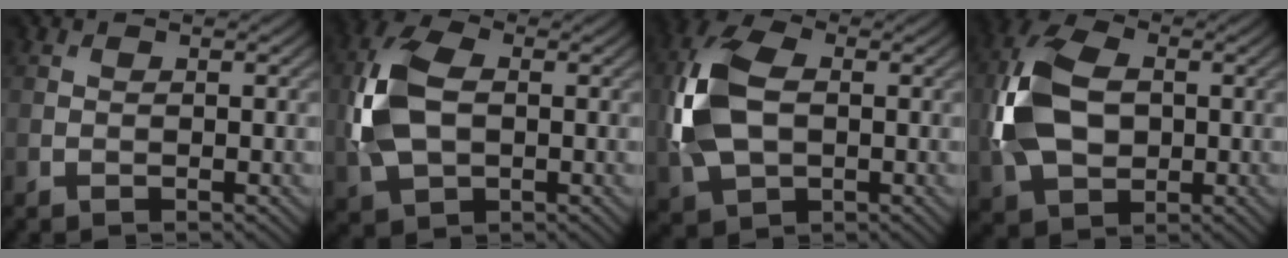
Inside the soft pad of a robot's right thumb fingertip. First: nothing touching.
{"total": 10.1, "force": [0.0, 6.3, 7.9], "torque": [-0.213, 0.006, -0.007]}
{"total": 11.6, "force": [-0.1, 7.3, 9.0], "torque": [-0.240, 0.008, -0.009]}
{"total": 12.3, "force": [-0.2, 8.1, 9.3], "torque": [-0.236, 0.011, -0.016]}